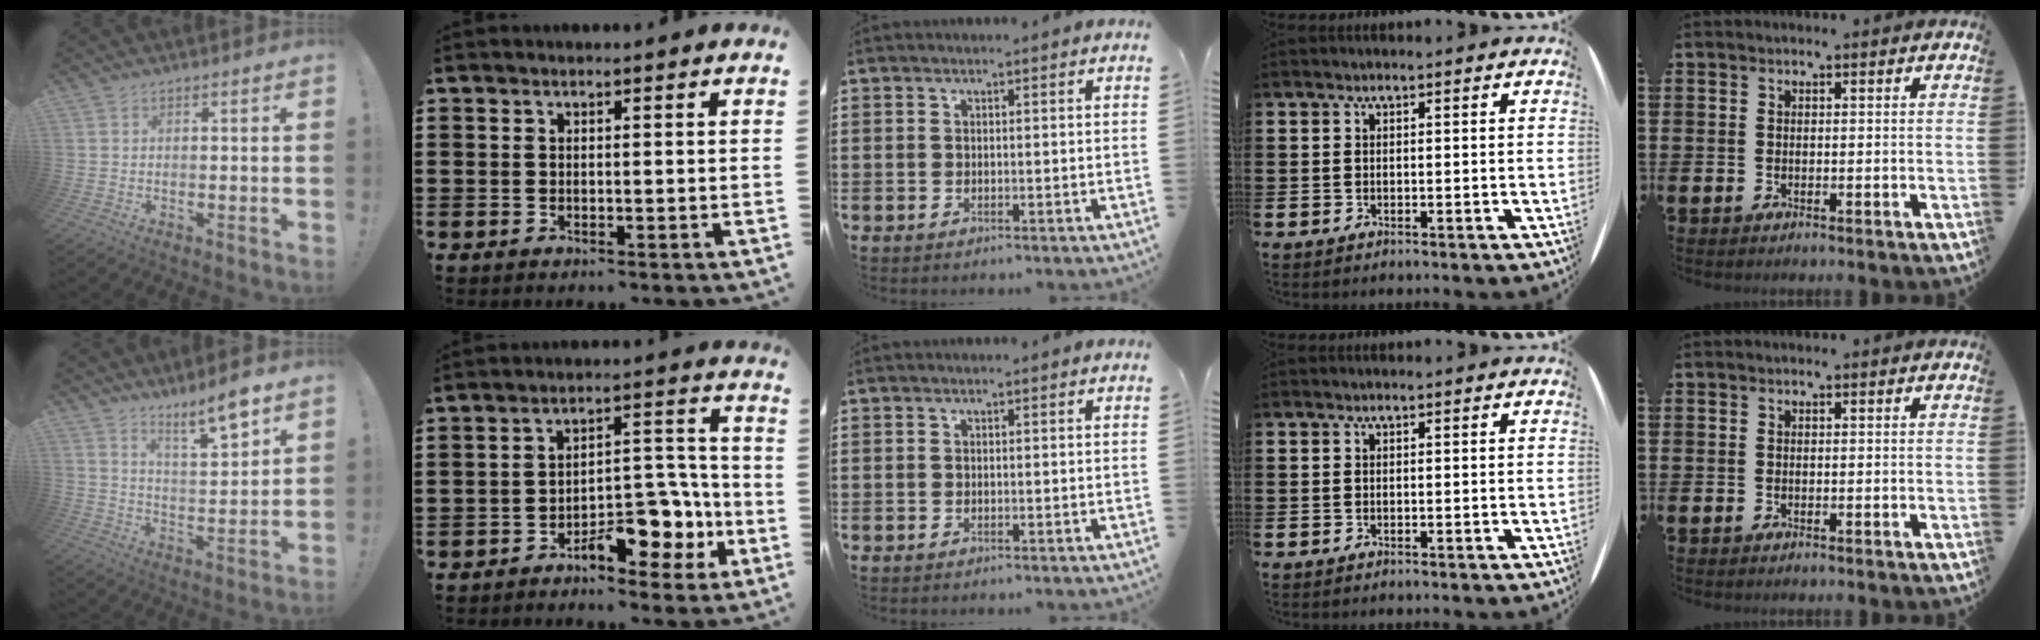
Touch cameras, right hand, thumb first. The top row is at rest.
{"thumb": {"total": 9.9, "force": [7.8, 1.2, 6.0], "torque": [-0.088, -0.058, 0.126]}, "index": {"total": 9.1, "force": [-5.5, 4.4, 5.7], "torque": [-0.059, 0.016, -0.098]}}